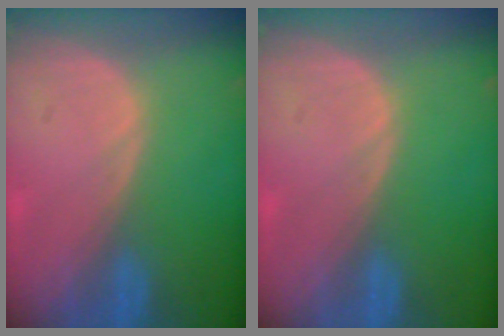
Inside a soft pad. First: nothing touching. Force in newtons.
{"total": 0.0}